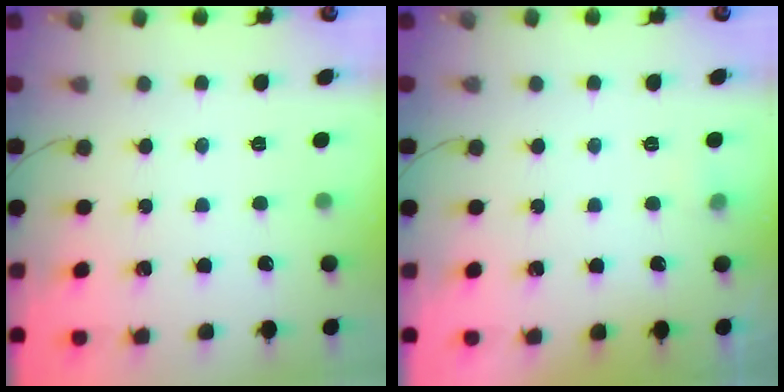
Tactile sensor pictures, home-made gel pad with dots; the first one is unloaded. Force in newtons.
{"total": 3.7, "press": 3.4, "slide": 1.4}